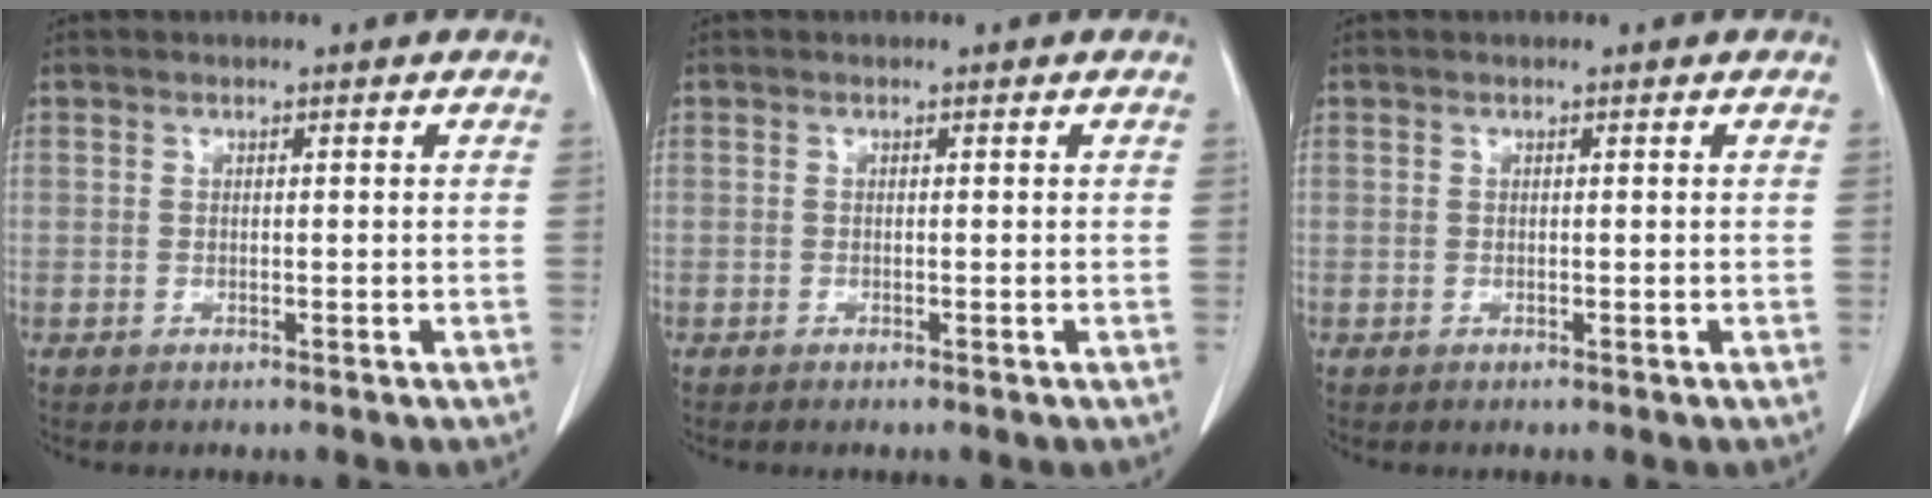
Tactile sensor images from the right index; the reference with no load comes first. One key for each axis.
{"total": 0.0}
{"total": 0.0}